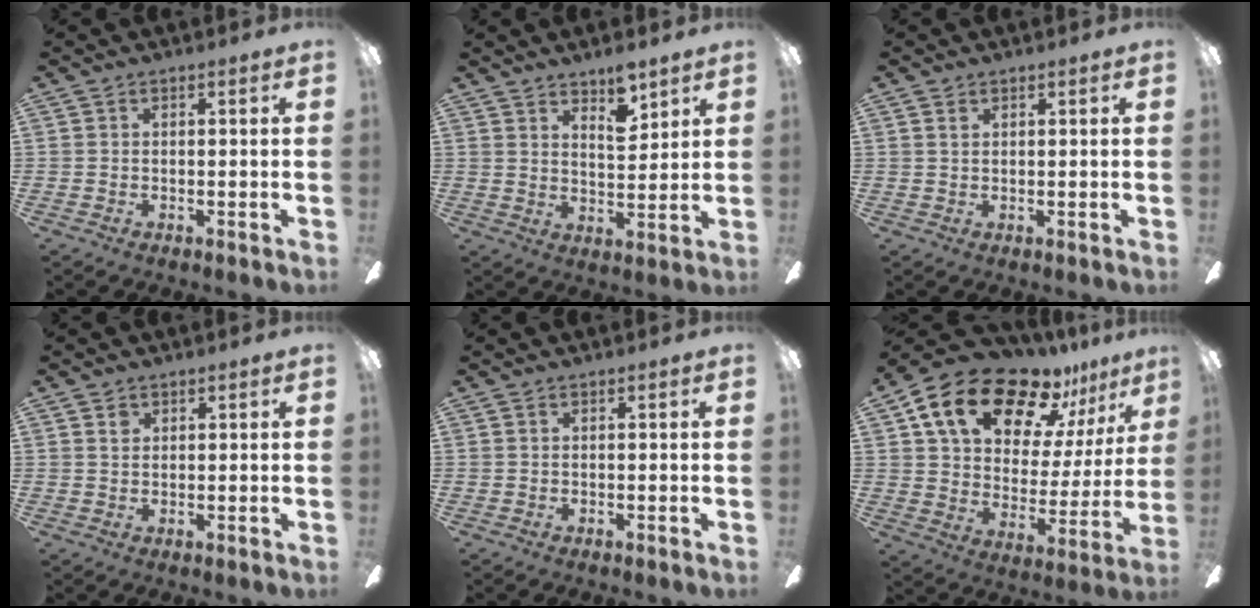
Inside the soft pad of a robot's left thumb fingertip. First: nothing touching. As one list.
[{"total": 6.9, "force": [5.3, 2.6, 3.6], "torque": [-0.034, -0.033, 0.088]}, {"total": 0.9, "force": [0.7, 0.4, 0.3], "torque": [-0.008, 0.001, 0.013]}, {"total": 1.5, "force": [1.1, 1.0, 0.4], "torque": [-0.002, -0.002, 0.018]}, {"total": 0.0}, {"total": 20.6, "force": [14.4, 10.1, 10.7], "torque": [-0.185, -0.087, 0.255]}]